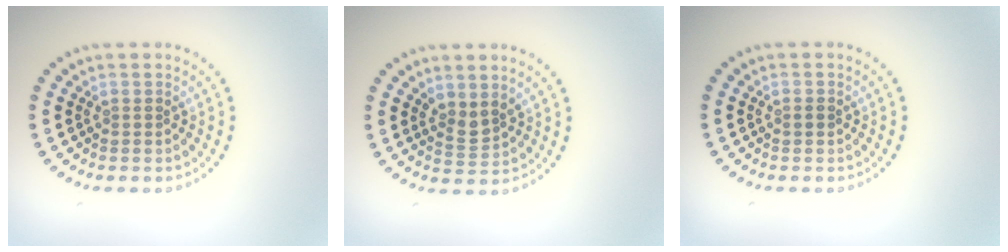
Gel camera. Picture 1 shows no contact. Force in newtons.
{"total": 1.8, "press": 1.4, "slide": 1.2}
{"total": 0.8, "press": 0.8, "slide": 0.0}